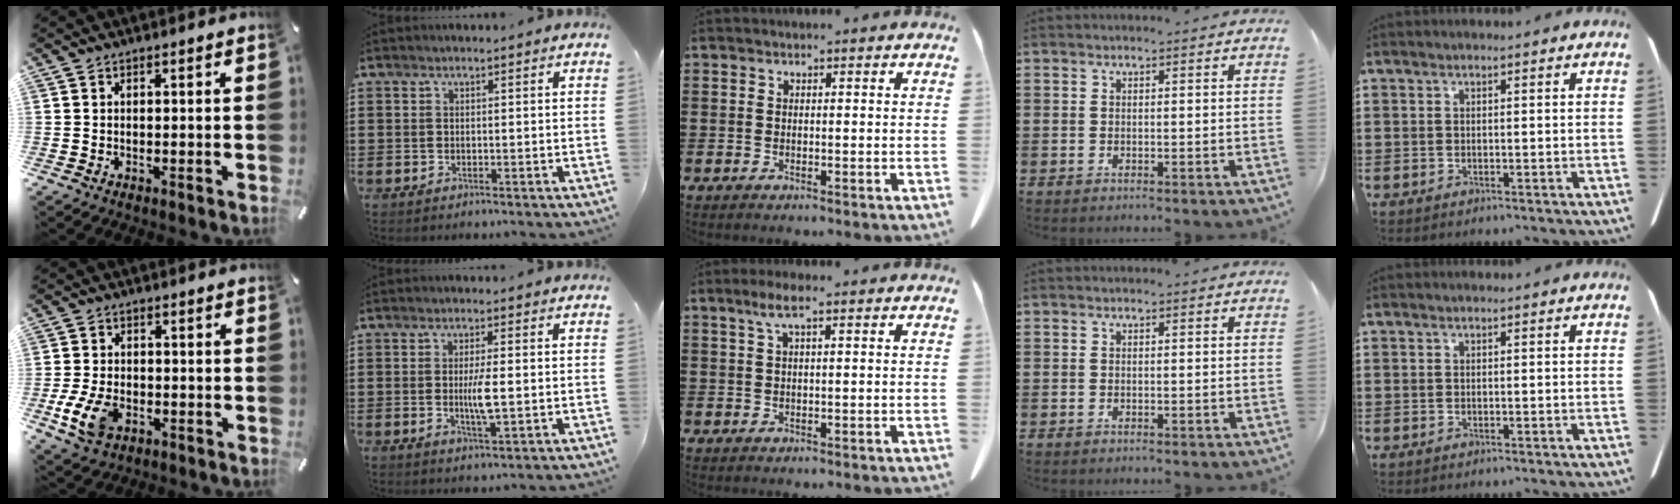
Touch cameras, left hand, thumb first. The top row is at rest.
{"thumb": {"total": 8.3, "force": [-2.9, 5.5, 5.5], "torque": [-0.121, 0.006, -0.049]}, "index": {"total": 4.3, "force": [-0.2, 0.6, 4.2], "torque": [-0.082, -0.003, -0.007]}, "middle": {"total": 2.9, "force": [1.3, 0.4, 2.6], "torque": [-0.054, 0.004, 0.021]}}